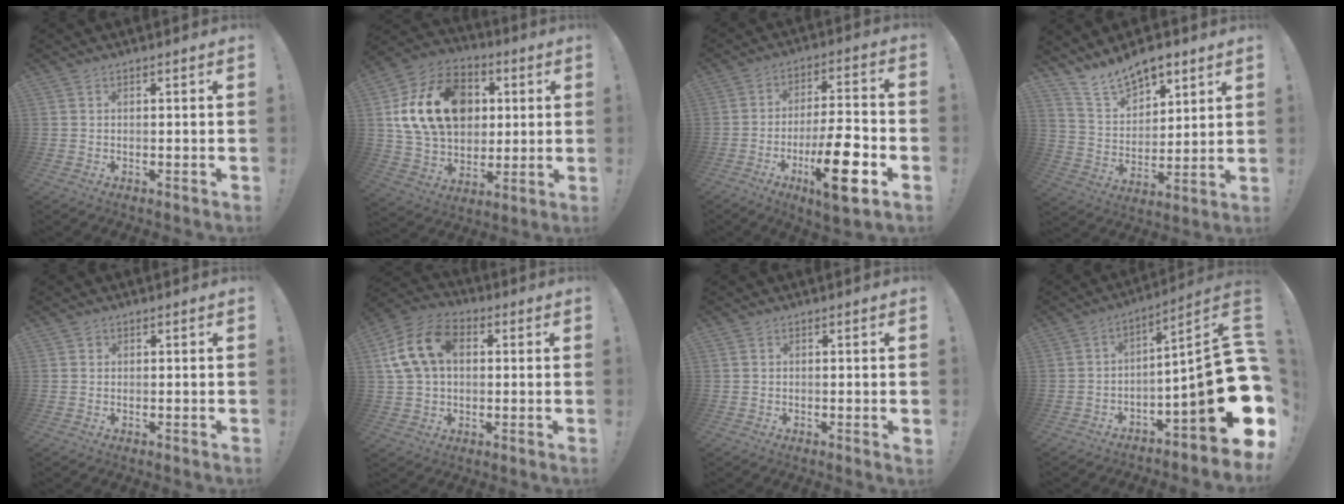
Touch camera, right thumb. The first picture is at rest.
{"total": 21.9, "force": [5.0, 16.4, 13.6], "torque": [-0.224, -0.003, 0.107]}
{"total": 16.8, "force": [-7.0, 4.5, 14.5], "torque": [-0.213, 0.029, -0.108]}
{"total": 12.6, "force": [10.1, 6.1, 4.4], "torque": [-0.083, -0.068, 0.193]}
{"total": 0.9, "force": [0.5, 0.7, 0.1], "torque": [-0.003, 0.001, 0.009]}
{"total": 15.6, "force": [3.8, 11.0, 10.3], "torque": [-0.189, 0.007, 0.075]}
{"total": 0.5, "force": [0.4, 0.0, 0.3], "torque": [-0.006, 0.000, 0.007]}
{"total": 17.7, "force": [-4.1, 3.6, 16.9], "torque": [-0.233, -0.002, -0.068]}